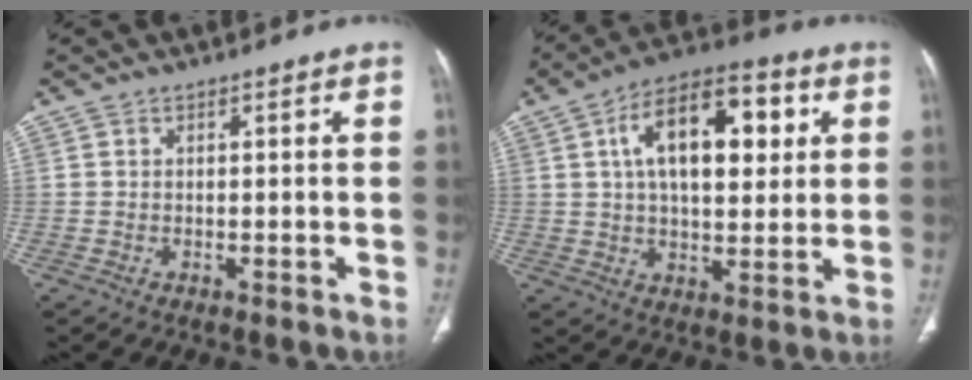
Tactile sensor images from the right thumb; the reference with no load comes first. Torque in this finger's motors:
{"motor_torque": [0.76, 4.25, 1.32, -0.08, 0.13]}